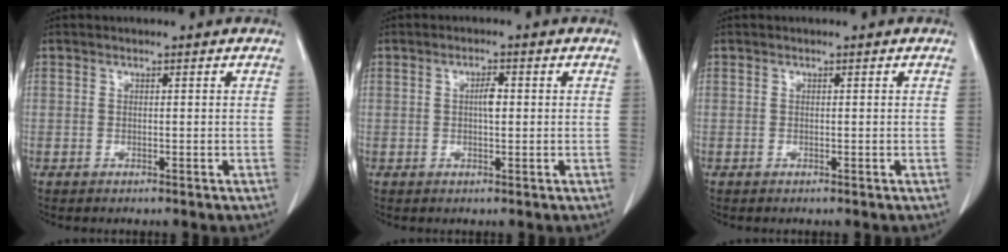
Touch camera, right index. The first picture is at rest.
{"total": 2.2, "force": [0.2, 0.6, 2.1], "torque": [-0.037, 0.003, 0.004]}
{"total": 0.0}